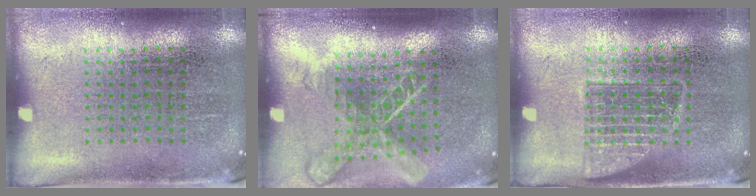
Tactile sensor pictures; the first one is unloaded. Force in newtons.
{"total": 2.0, "press": 1.4, "slide": 1.3}
{"total": 1.0, "press": 1.0, "slide": 0.3}